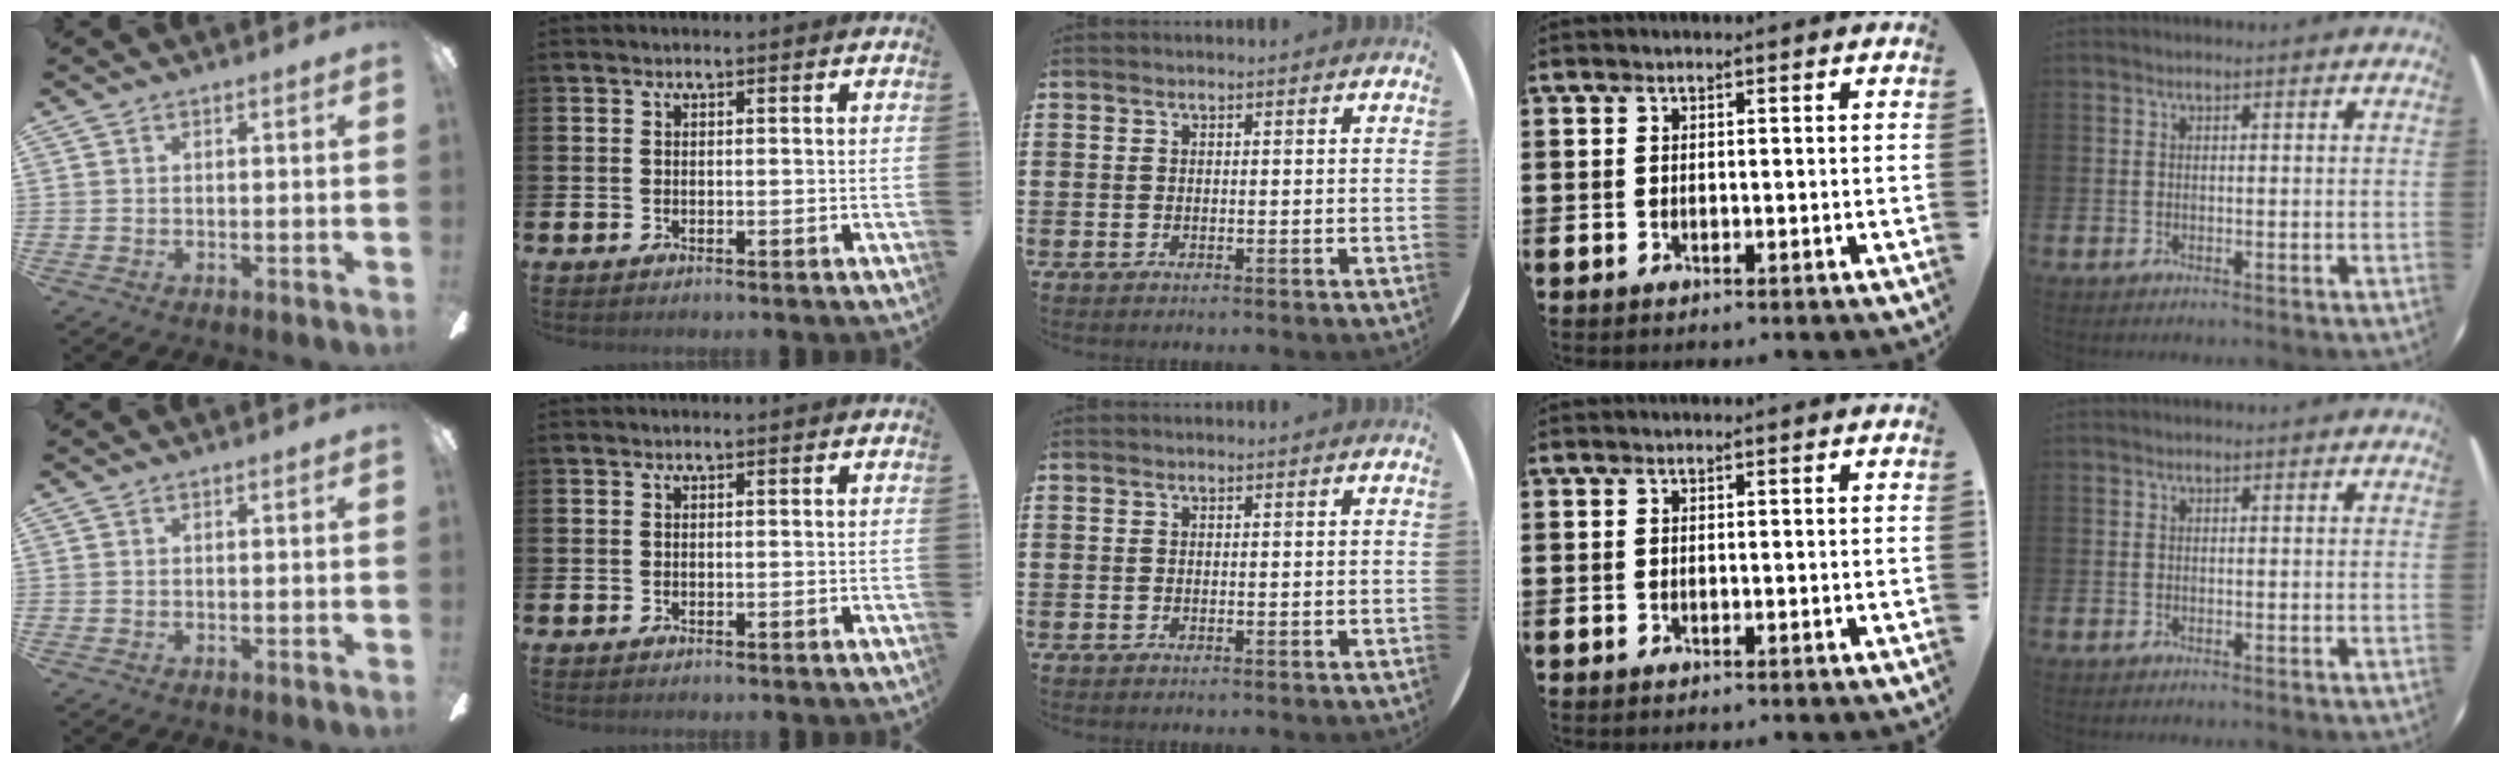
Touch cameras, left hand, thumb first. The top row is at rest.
{}